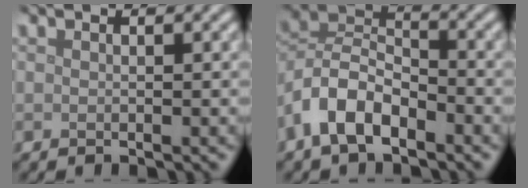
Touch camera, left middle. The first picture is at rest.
{"total": 6.1, "force": [-3.5, 3.3, 3.8], "torque": [-0.072, 0.005, -0.081]}